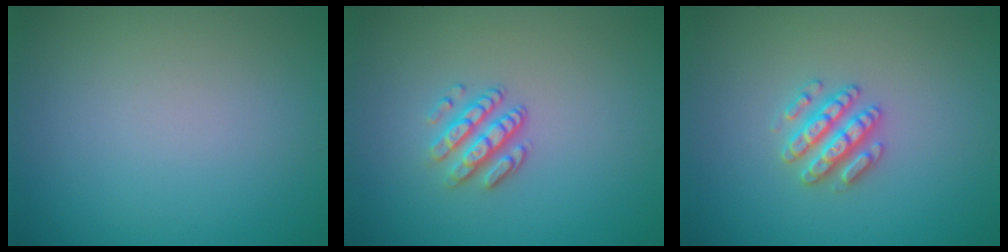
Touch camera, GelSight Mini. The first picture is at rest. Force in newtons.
{"total": 2.9, "press": 2.3, "slide": 1.8}
{"total": 2.9, "press": 2.8, "slide": 0.5}